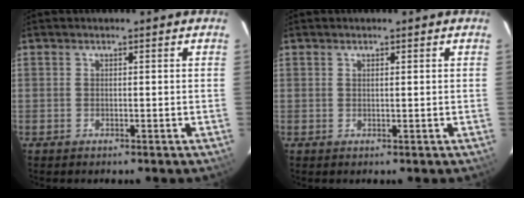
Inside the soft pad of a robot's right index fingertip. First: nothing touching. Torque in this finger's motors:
{"motor_torque": [-0.40, 0.08, -0.07, 0.00]}